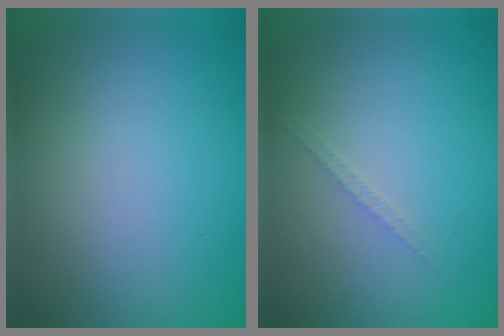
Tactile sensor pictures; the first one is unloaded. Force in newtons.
{"total": 0.8, "press": 0.8, "slide": 0.0}